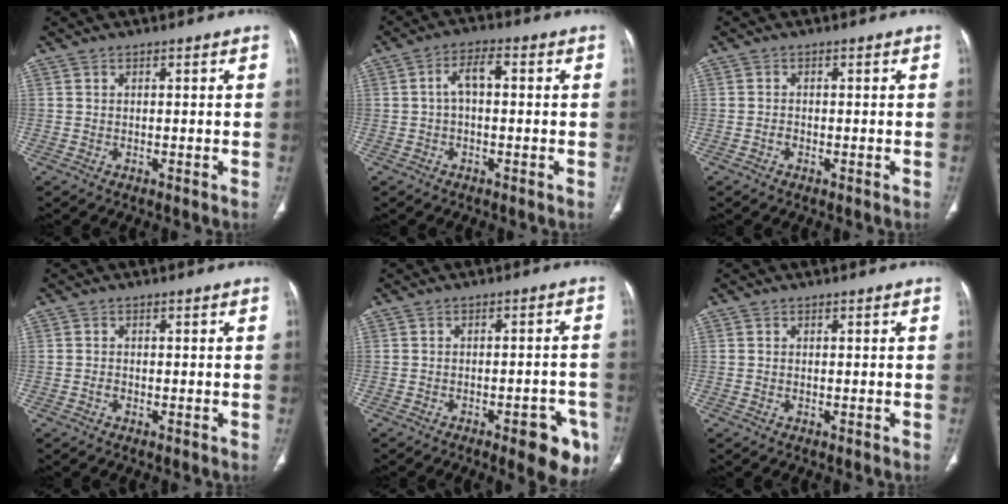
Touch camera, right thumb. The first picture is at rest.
{"total": 4.5, "force": [0.1, 2.2, 3.9], "torque": [-0.066, 0.020, -0.004]}
{"total": 0.8, "force": [-0.4, 0.5, 0.4], "torque": [-0.003, 0.003, -0.010]}
{"total": 0.8, "force": [-0.4, 0.6, 0.4], "torque": [-0.004, 0.003, -0.008]}
{"total": 9.4, "force": [-4.8, 3.3, 7.3], "torque": [-0.061, 0.021, -0.055]}
{"total": 0.0}